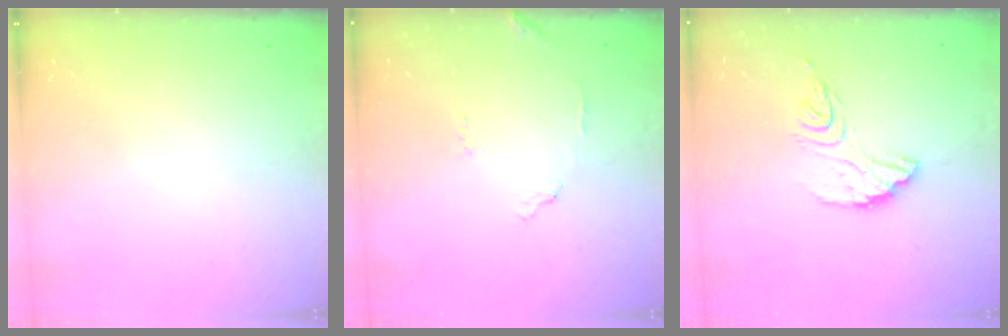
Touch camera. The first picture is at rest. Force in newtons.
{"total": 7.8, "press": 7.8, "slide": 0.4}
{"total": 11.5, "press": 11.4, "slide": 1.0}